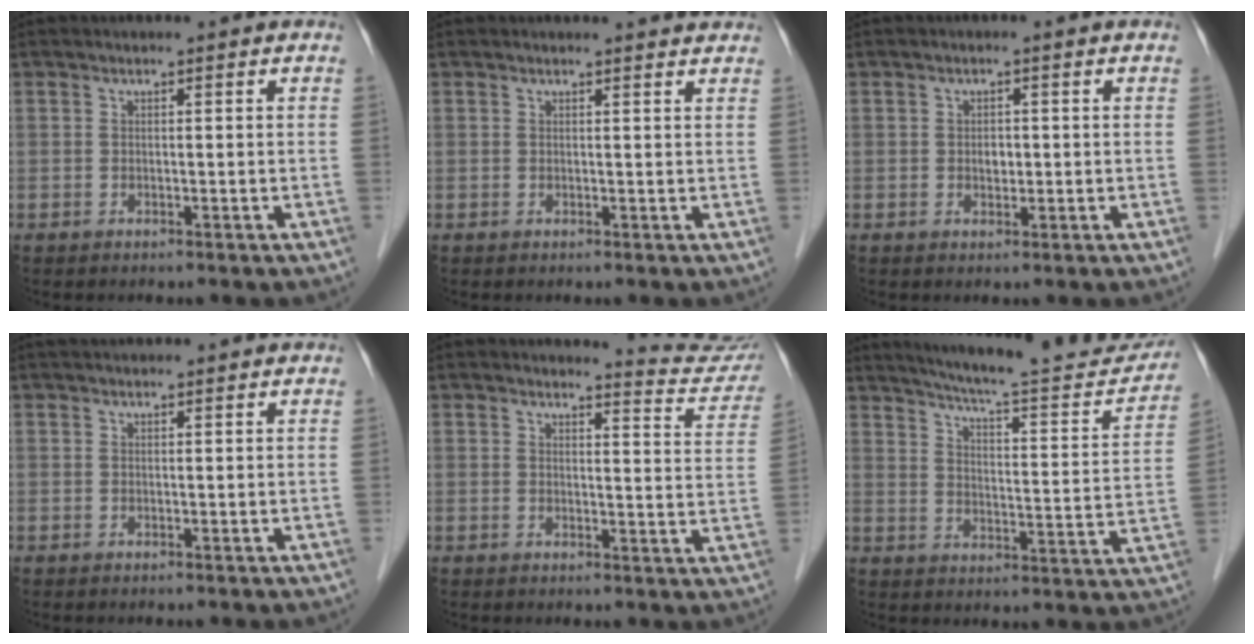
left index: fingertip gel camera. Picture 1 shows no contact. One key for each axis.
{"total": 2.9, "fx": 2.8, "fy": 0.3, "fz": 0.3, "tx": -0.010, "ty": 0.000, "tz": 0.022}
{"total": 1.5, "fx": -0.1, "fy": 1.1, "fz": 1.1, "tx": -0.018, "ty": 0.001, "tz": 0.000}
{"total": 3.0, "fx": 2.9, "fy": 0.4, "fz": 0.9, "tx": -0.011, "ty": 0.032, "tz": 0.042}
{"total": 8.5, "fx": 8.5, "fy": 0.1, "fz": -0.2, "tx": 0.008, "ty": -0.060, "tz": 0.076}
{"total": 22.0, "fx": 20.3, "fy": 2.3, "fz": 8.2, "tx": -0.119, "ty": -0.044, "tz": 0.261}